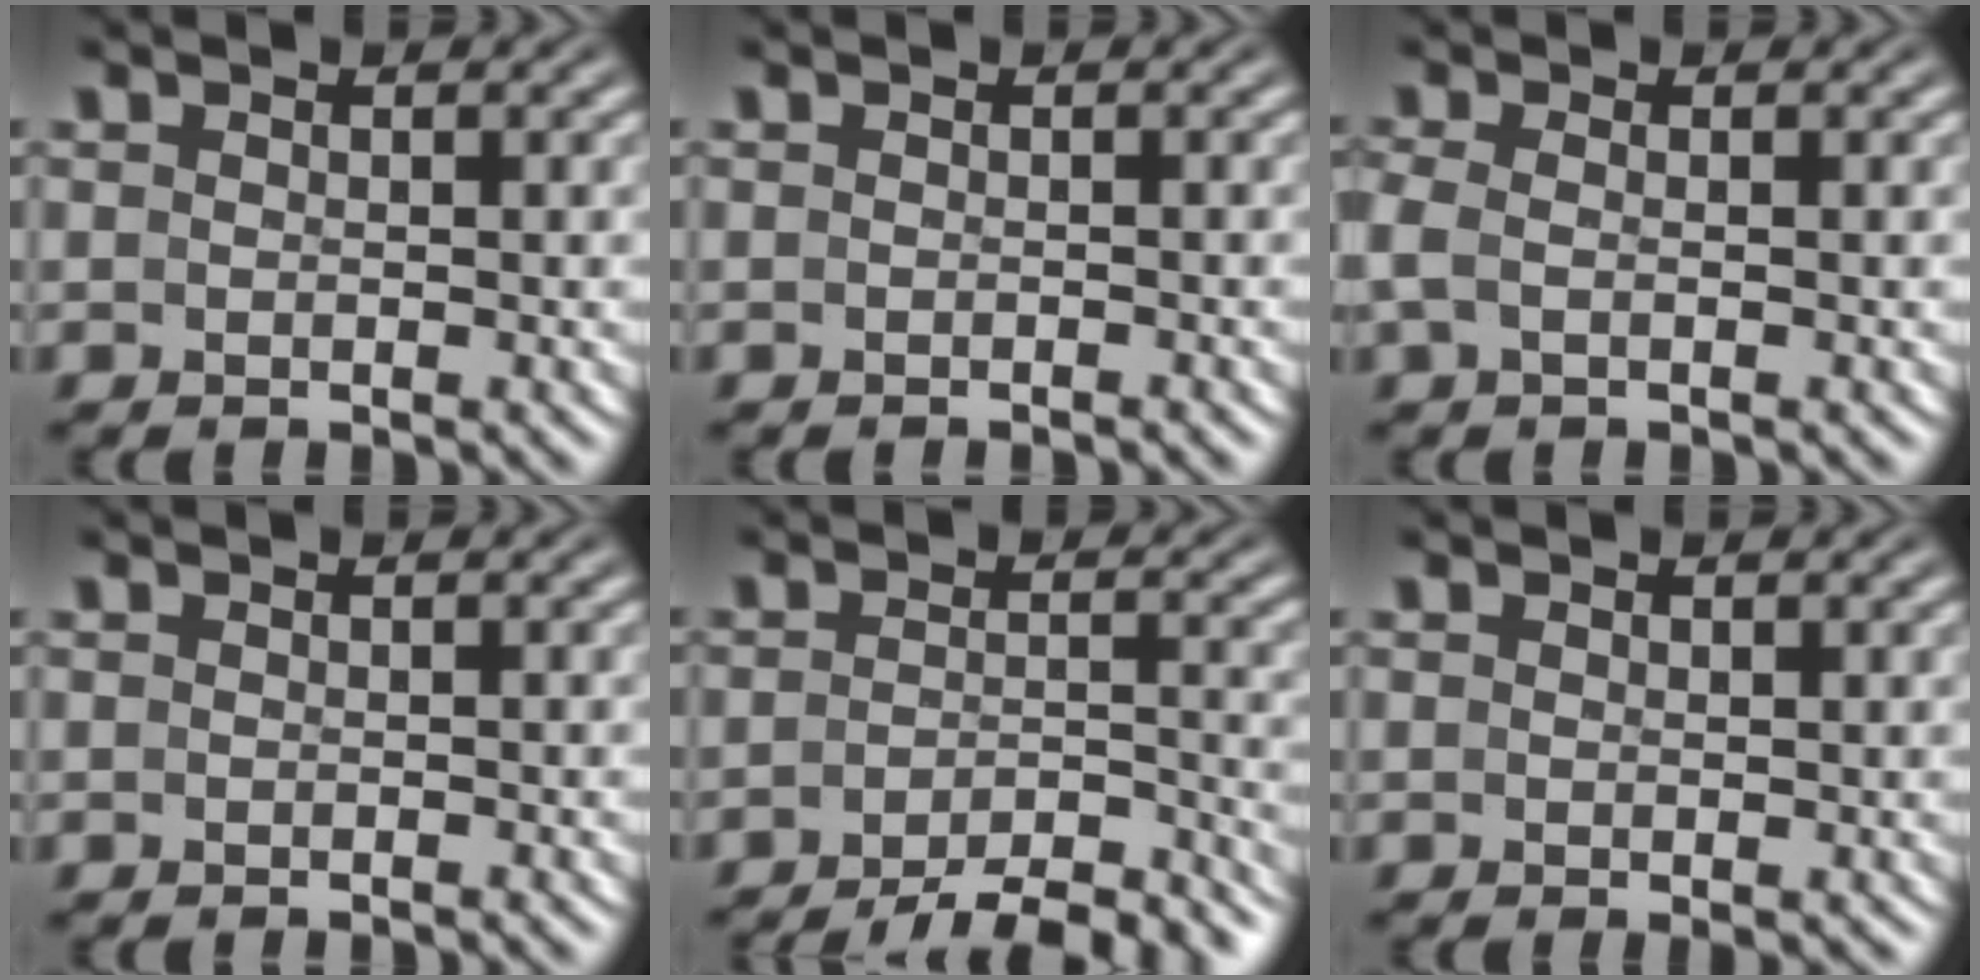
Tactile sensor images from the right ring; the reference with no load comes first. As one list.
[{"total": 0.9, "force": [-0.8, -0.2, 0.1], "torque": [-0.002, 0.001, -0.013]}, {"total": 1.8, "force": [-0.5, 0.9, 1.5], "torque": [-0.050, -0.011, -0.005]}, {"total": 0.6, "force": [-0.5, -0.2, 0.0], "torque": [-0.001, 0.000, -0.008]}, {"total": 8.2, "force": [-7.1, 2.4, 3.2], "torque": [-0.033, -0.020, -0.107]}, {"total": 0.6, "force": [-0.3, 0.1, 0.5], "torque": [-0.003, -0.006, 0.000]}]